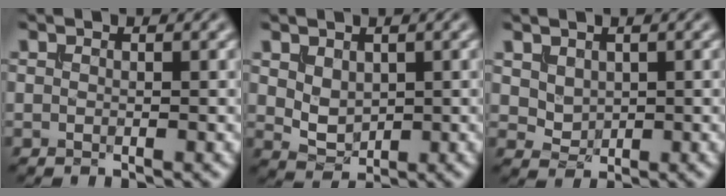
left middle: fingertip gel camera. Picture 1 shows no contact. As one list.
[{"total": 2.2, "force": [0.7, 1.6, 1.4], "torque": [-0.030, -0.006, 0.018]}, {"total": 1.4, "force": [0.6, 1.1, 0.7], "torque": [-0.020, -0.007, 0.017]}]